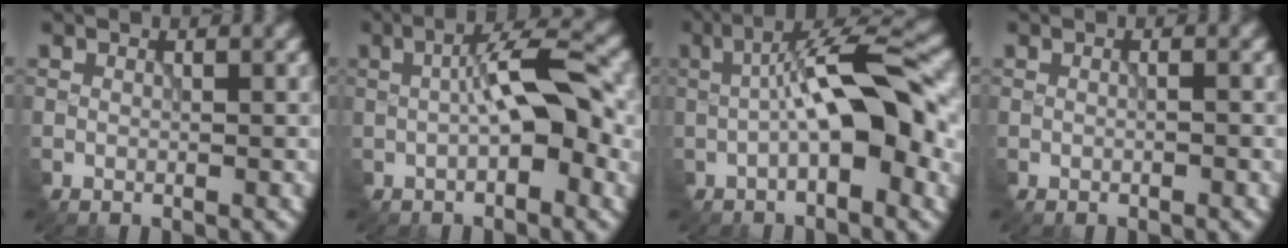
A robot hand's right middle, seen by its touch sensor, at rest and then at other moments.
{"total": 7.0, "force": [0.0, 2.4, 6.5], "torque": [-0.101, 0.006, -0.005]}
{"total": 9.5, "force": [-0.4, 3.1, 9.0], "torque": [-0.135, 0.015, -0.012]}
{"total": 0.6, "force": [-0.3, 0.0, 0.5], "torque": [-0.011, -0.001, -0.005]}